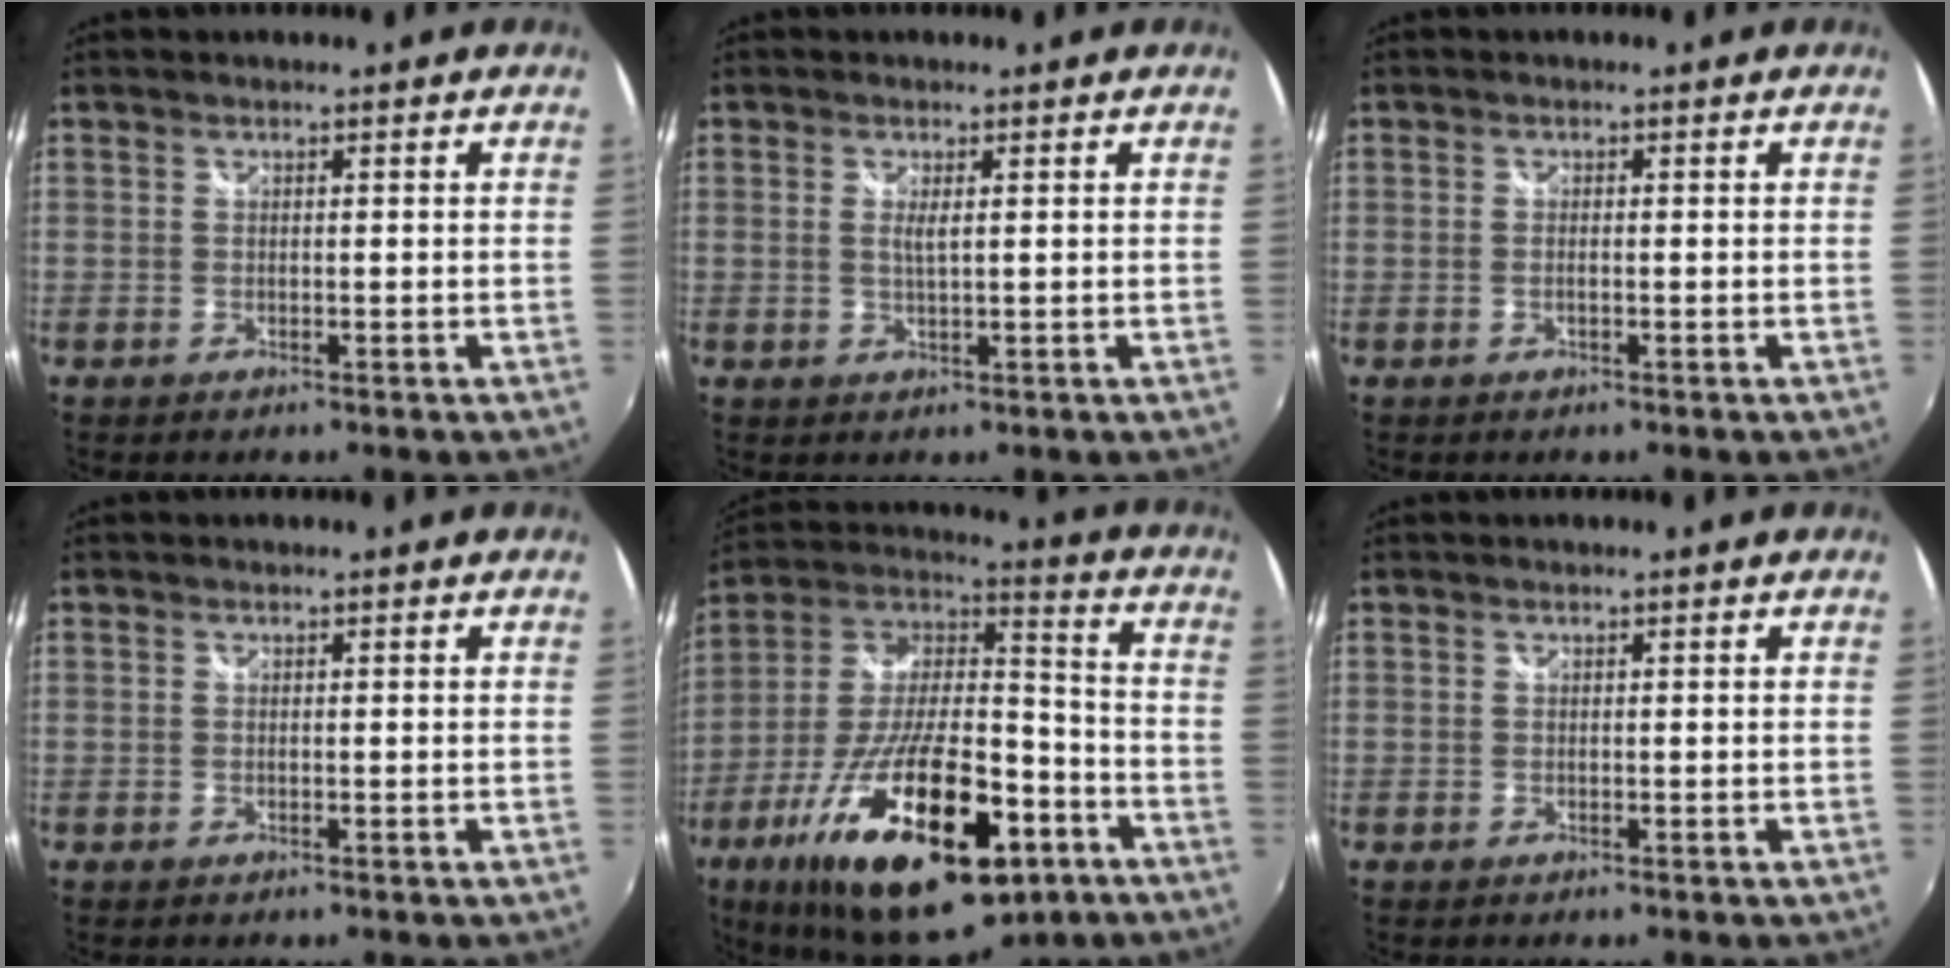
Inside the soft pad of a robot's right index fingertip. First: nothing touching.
{"total": 1.7, "force": [0.4, 0.2, 1.6], "torque": [-0.030, -0.002, 0.007]}
{"total": 0.6, "force": [-0.2, 0.1, 0.5], "torque": [-0.013, 0.000, -0.007]}
{"total": 0.0}
{"total": 30.8, "force": [-15.0, 12.1, 24.0], "torque": [-0.440, -0.033, -0.242]}
{"total": 0.0}